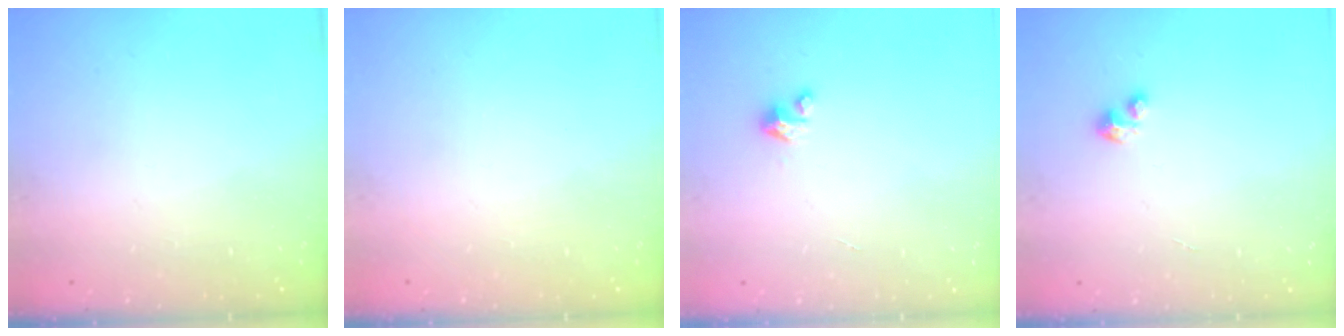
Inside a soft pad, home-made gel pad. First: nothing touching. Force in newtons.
{"total": 0.0}
{"total": 3.2, "press": 3.2, "slide": 0.3}
{"total": 2.0, "press": 2.0, "slide": 0.2}